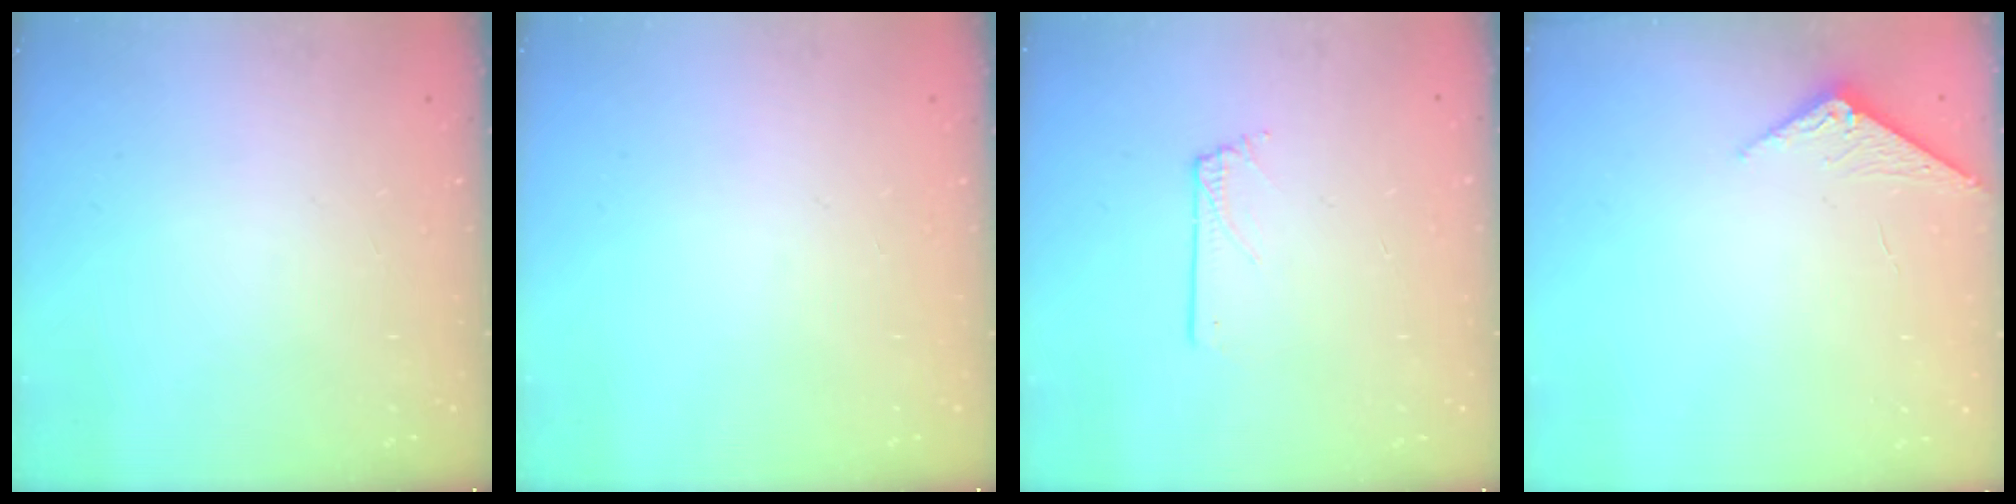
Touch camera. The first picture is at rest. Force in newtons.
{"total": 0.0}
{"total": 0.5, "press": 0.5, "slide": 0.1}
{"total": 2.4, "press": 2.4, "slide": 0.3}